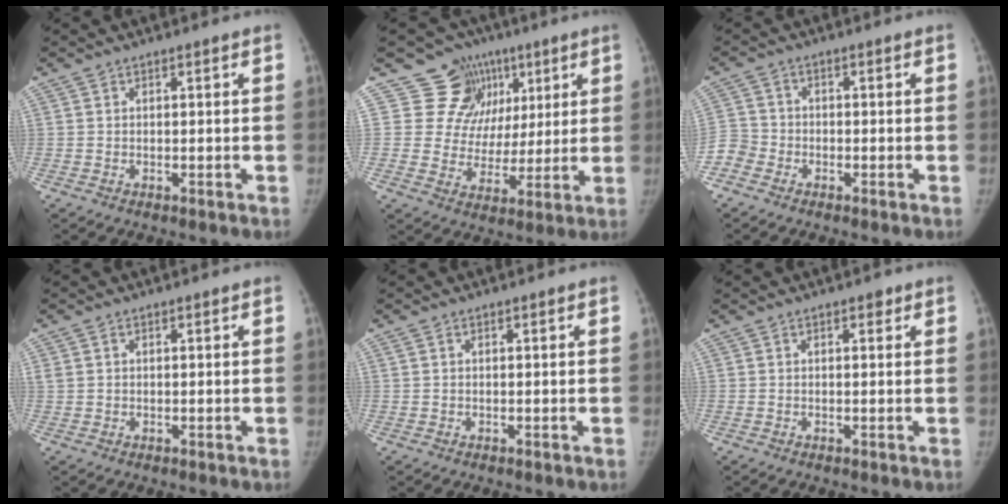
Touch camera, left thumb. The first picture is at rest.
{"total": 12.5, "force": [6.1, 10.7, 1.8], "torque": [0.026, -0.009, 0.099]}
{"total": 4.0, "force": [-2.5, 3.0, 0.6], "torque": [0.000, 0.010, -0.061]}
{"total": 1.5, "force": [0.5, 1.2, 0.7], "torque": [-0.015, 0.007, 0.014]}
{"total": 0.5, "force": [0.2, 0.3, 0.3], "torque": [-0.005, 0.007, 0.005]}
{"total": 1.2, "force": [0.6, 0.6, 0.8], "torque": [-0.004, 0.000, 0.006]}